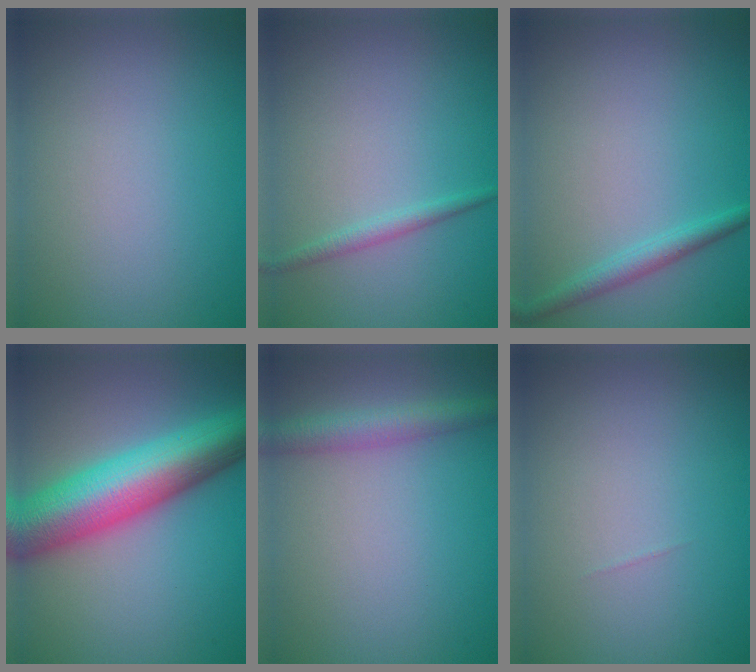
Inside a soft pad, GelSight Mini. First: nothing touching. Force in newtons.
{"total": 1.3, "press": 1.3, "slide": 0.0}
{"total": 2.0, "press": 2.0, "slide": 0.1}
{"total": 11.2, "press": 11.2, "slide": 0.2}
{"total": 3.0, "press": 3.0, "slide": 0.1}
{"total": 0.0}